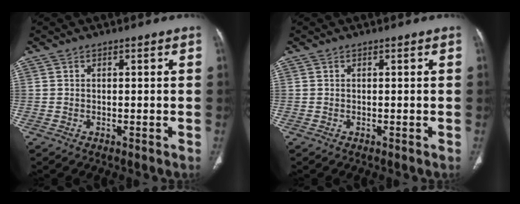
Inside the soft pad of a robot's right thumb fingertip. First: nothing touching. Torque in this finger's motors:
{"motor_torque": [0.00, 0.00, 0.00, 0.00, 0.00]}